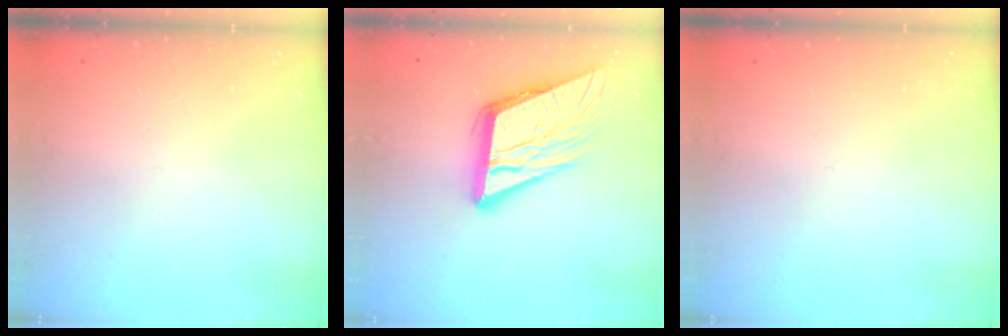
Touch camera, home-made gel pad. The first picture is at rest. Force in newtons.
{"total": 13.7, "press": 13.5, "slide": 2.4}
{"total": 0.0}